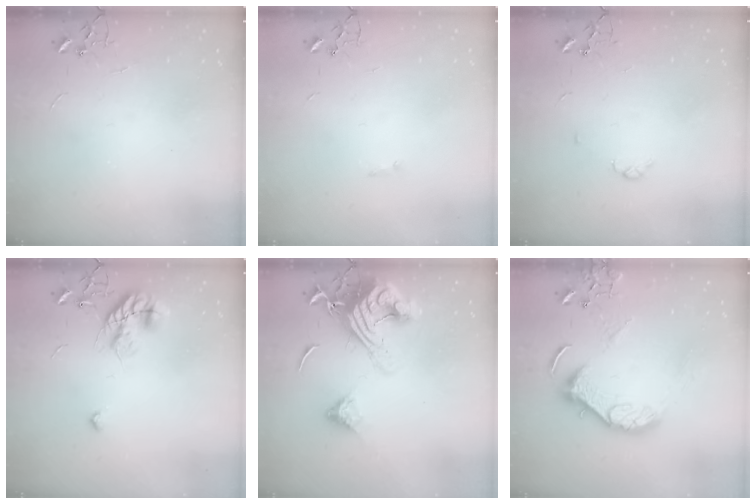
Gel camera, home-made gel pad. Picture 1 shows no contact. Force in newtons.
{"total": 0.8, "press": 0.8, "slide": 0.2}
{"total": 3.7, "press": 3.6, "slide": 0.5}
{"total": 13.8, "press": 13.8, "slide": 0.5}
{"total": 20.9, "press": 20.7, "slide": 2.4}
{"total": 12.5, "press": 12.4, "slide": 1.1}